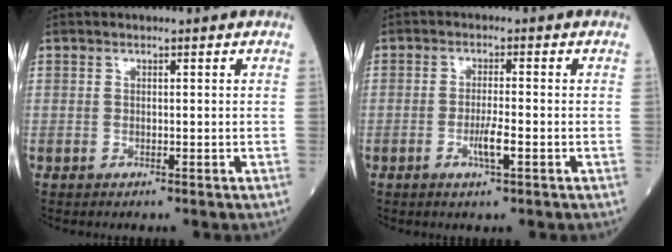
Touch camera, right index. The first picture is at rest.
{"total": 3.6, "force": [-1.3, 0.3, 3.3], "torque": [-0.060, -0.003, -0.023]}